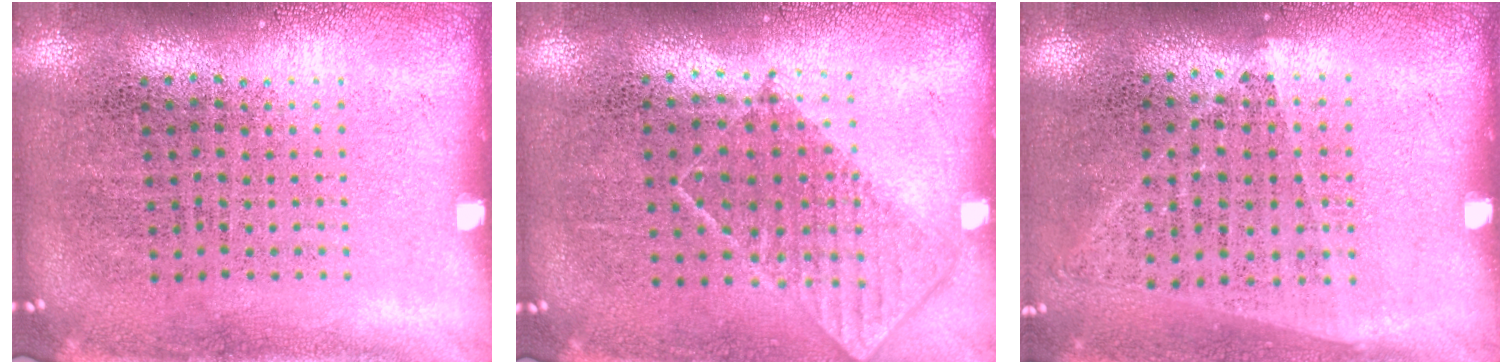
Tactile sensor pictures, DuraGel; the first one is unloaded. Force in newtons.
{"total": 0.8, "press": 0.7, "slide": 0.3}
{"total": 1.0, "press": 0.9, "slide": 0.5}